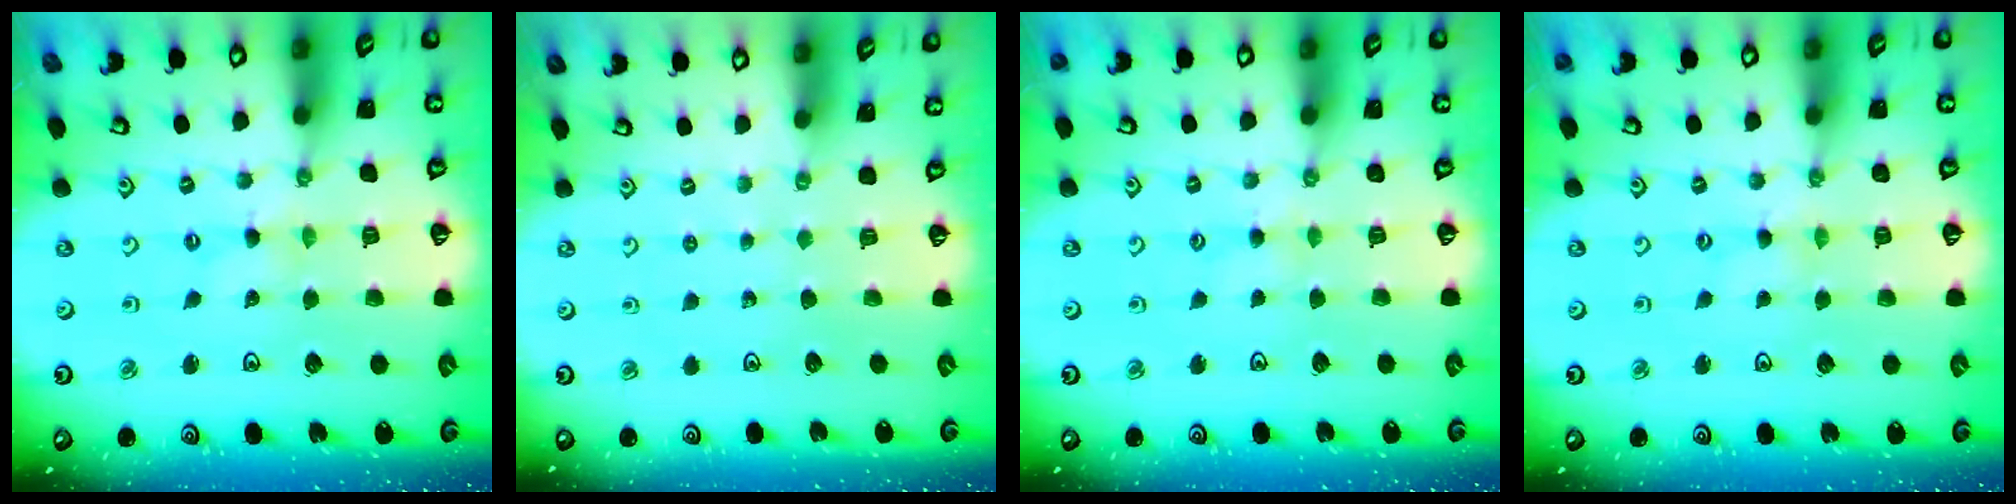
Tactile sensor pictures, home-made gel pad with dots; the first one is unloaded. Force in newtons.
{"total": 0.0}
{"total": 2.2, "press": 2.2, "slide": 0.3}
{"total": 0.7, "press": 0.6, "slide": 0.1}